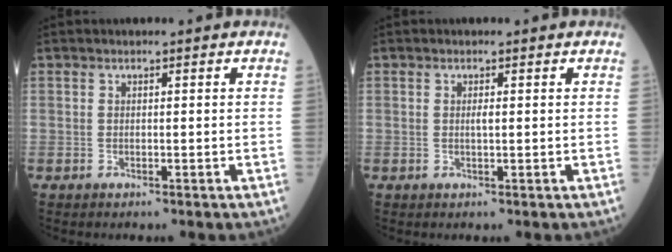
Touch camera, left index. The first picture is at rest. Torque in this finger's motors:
{"motor_torque": [0.11, 0.25, 0.01, 0.00]}